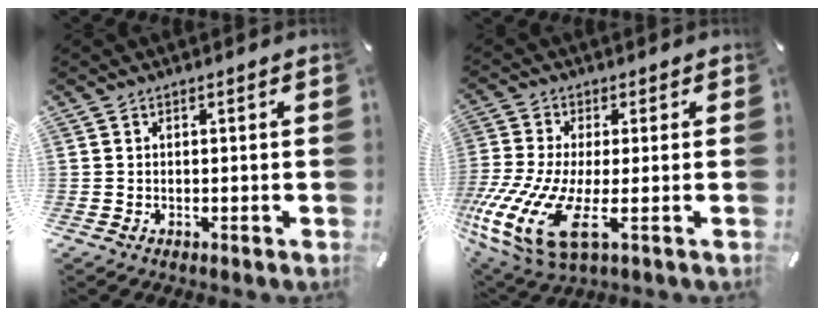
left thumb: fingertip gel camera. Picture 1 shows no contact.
{"total": 15.6, "force": [-3.0, 6.4, 13.9], "torque": [-0.307, -0.020, -0.043]}